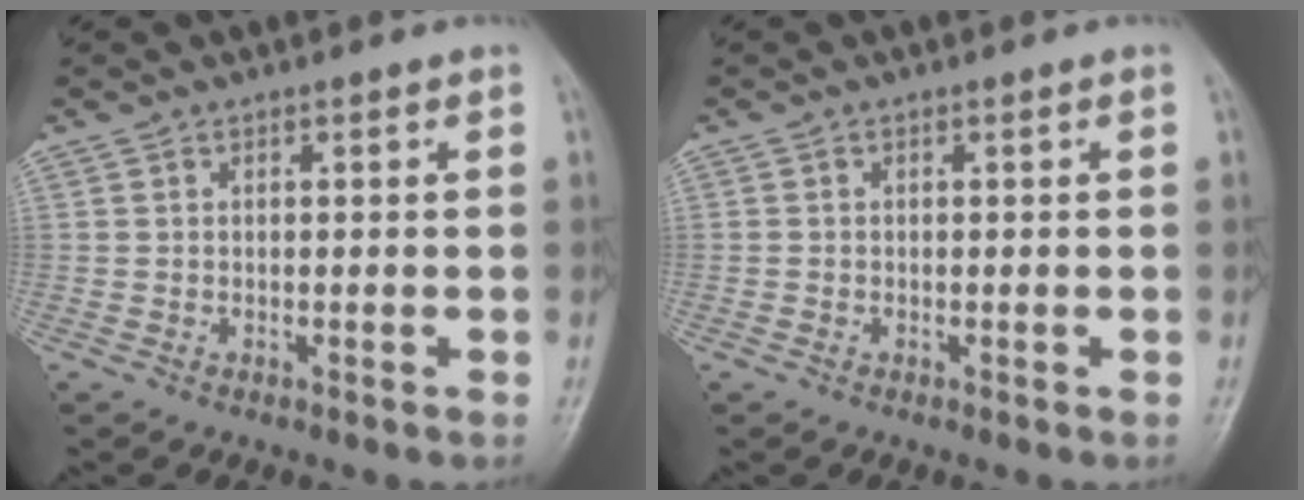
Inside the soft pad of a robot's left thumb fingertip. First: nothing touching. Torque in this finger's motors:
{"motor_torque": [-0.20, -0.27, -0.56, -0.23, -0.05]}